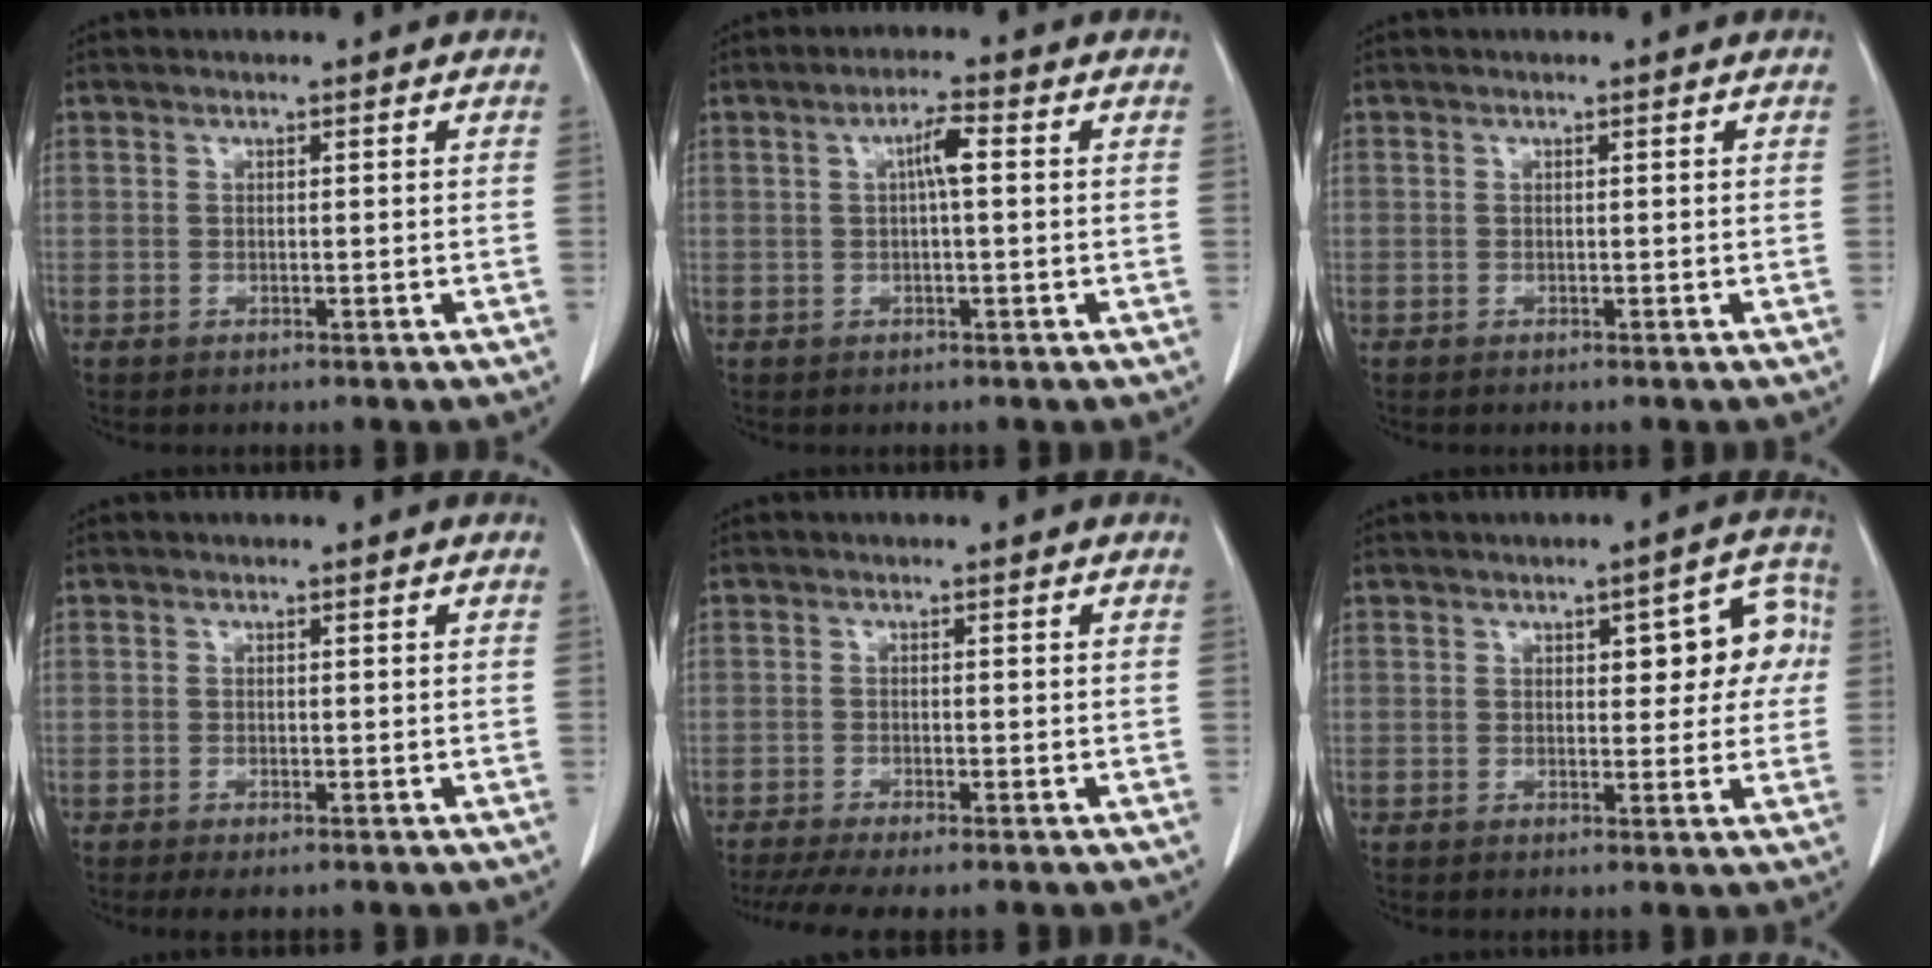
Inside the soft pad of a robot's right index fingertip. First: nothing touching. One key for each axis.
{"total": 3.3, "fx": 0.5, "fy": 0.3, "fz": 3.3, "tx": -0.058, "ty": 0.007, "tz": 0.008}
{"total": 0.0}
{"total": 1.7, "fx": -1.1, "fy": 0.5, "fz": 1.2, "tx": -0.020, "ty": -0.005, "tz": -0.012}
{"total": 7.6, "fx": -6.1, "fy": 0.9, "fz": 4.4, "tx": -0.065, "ty": -0.011, "tz": -0.098}
{"total": 7.6, "fx": 1.5, "fy": 3.5, "fz": 6.6, "tx": -0.062, "ty": 0.031, "tz": 0.016}